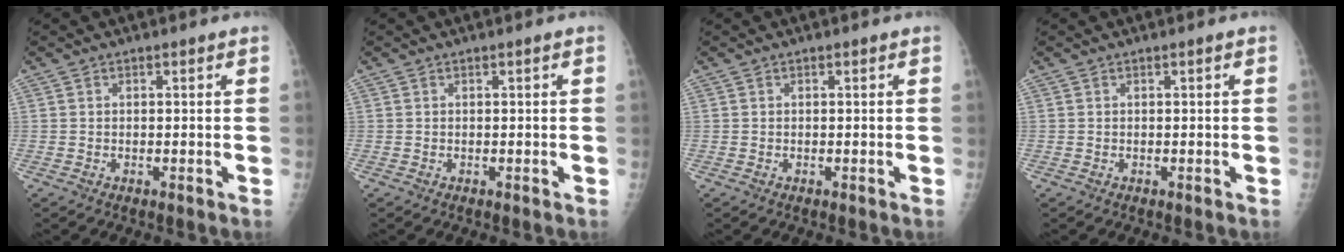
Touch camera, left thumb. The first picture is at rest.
{"total": 0.0}
{"total": 0.0}
{"total": 0.0}